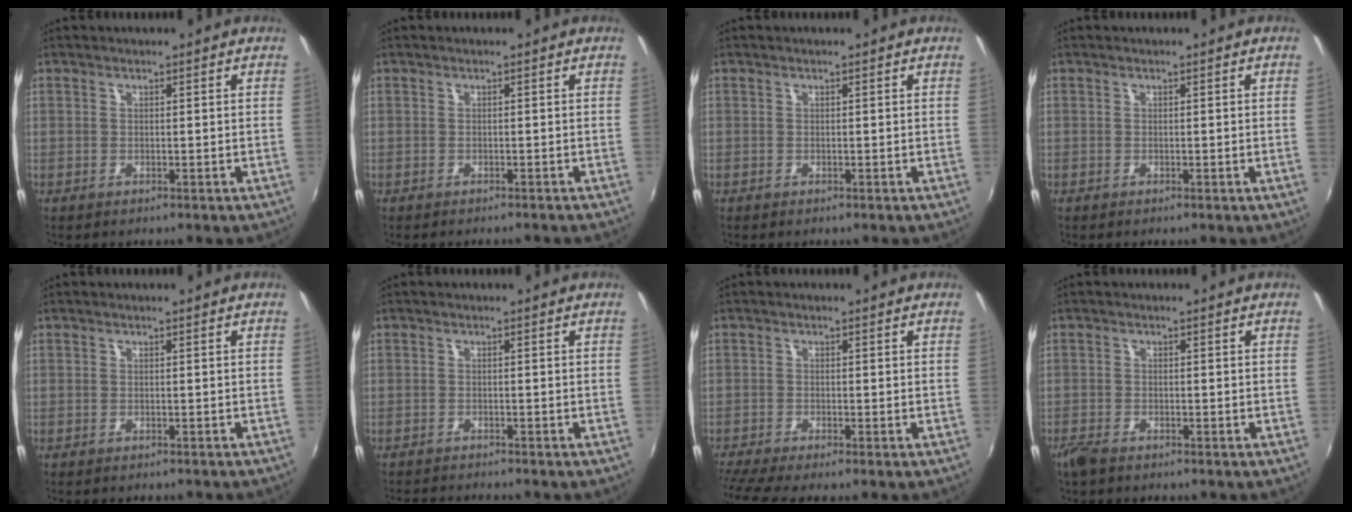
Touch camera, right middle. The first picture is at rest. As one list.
[{"total": 1.8, "force": [-1.7, 0.3, 0.6], "torque": [-0.018, -0.010, -0.026]}, {"total": 0.0}, {"total": 0.6, "force": [0.1, -0.3, 0.5], "torque": [-0.003, -0.003, 0.001]}, {"total": 1.4, "force": [-1.2, 0.4, 0.4], "torque": [-0.012, -0.007, -0.016]}, {"total": 3.4, "force": [-3.3, -0.2, 0.8], "torque": [-0.028, -0.016, -0.060]}, {"total": 5.1, "force": [-4.2, -0.5, 2.9], "torque": [-0.072, -0.026, -0.079]}, {"total": 2.8, "force": [-2.2, 1.0, 1.3], "torque": [-0.035, -0.008, -0.046]}]